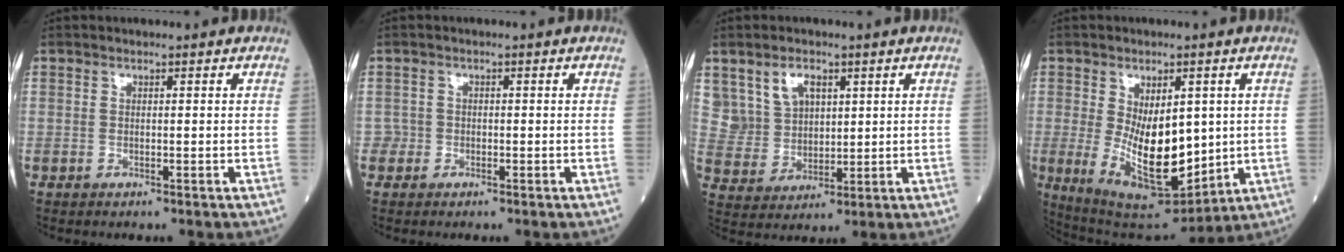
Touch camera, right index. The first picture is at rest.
{"total": 1.2, "force": [-0.5, 1.1, -0.2], "torque": [0.008, 0.008, -0.013]}
{"total": 7.0, "force": [3.6, 5.1, 3.1], "torque": [-0.062, 0.017, 0.080]}
{"total": 13.8, "force": [-0.6, 5.8, 12.5], "torque": [-0.214, -0.021, 0.010]}